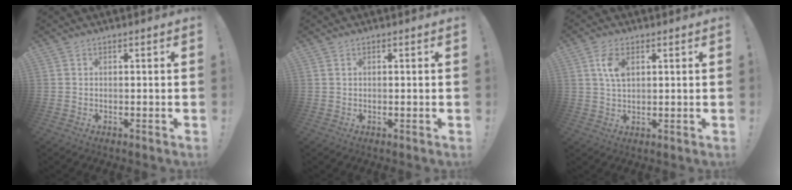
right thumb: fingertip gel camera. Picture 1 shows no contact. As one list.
[{"total": 0.5, "force": [0.3, 0.0, 0.4], "torque": [-0.006, 0.001, 0.005]}, {"total": 6.3, "force": [2.2, 3.4, 4.8], "torque": [-0.091, -0.003, 0.038]}]